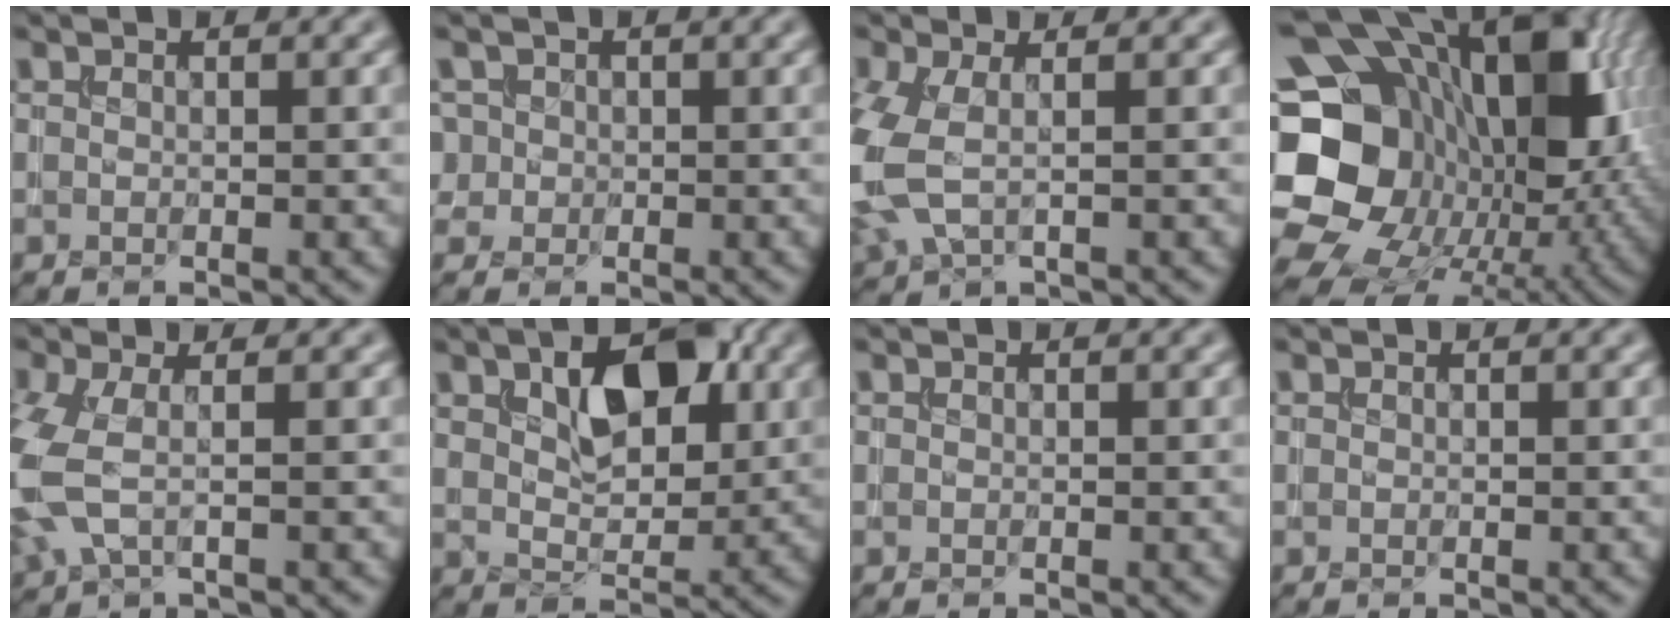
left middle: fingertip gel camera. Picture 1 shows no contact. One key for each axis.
{"total": 2.6, "fx": 0.4, "fy": 2.4, "fz": 0.7, "tx": -0.006, "ty": 0.013, "tz": 0.003}
{"total": 6.0, "fx": -0.4, "fy": 3.4, "fz": 4.9, "tx": -0.142, "ty": -0.005, "tz": -0.012}
{"total": 23.6, "fx": 1.6, "fy": 19.1, "fz": 13.8, "tx": -0.270, "ty": 0.000, "tz": 0.001}
{"total": 5.3, "fx": -0.4, "fy": 2.7, "fz": 4.6, "tx": -0.135, "ty": -0.002, "tz": -0.015}
{"total": 6.6, "fx": 2.4, "fy": 3.7, "fz": 5.0, "tx": -0.084, "ty": 0.001, "tz": 0.035}
{"total": 0.0}
{"total": 0.0}